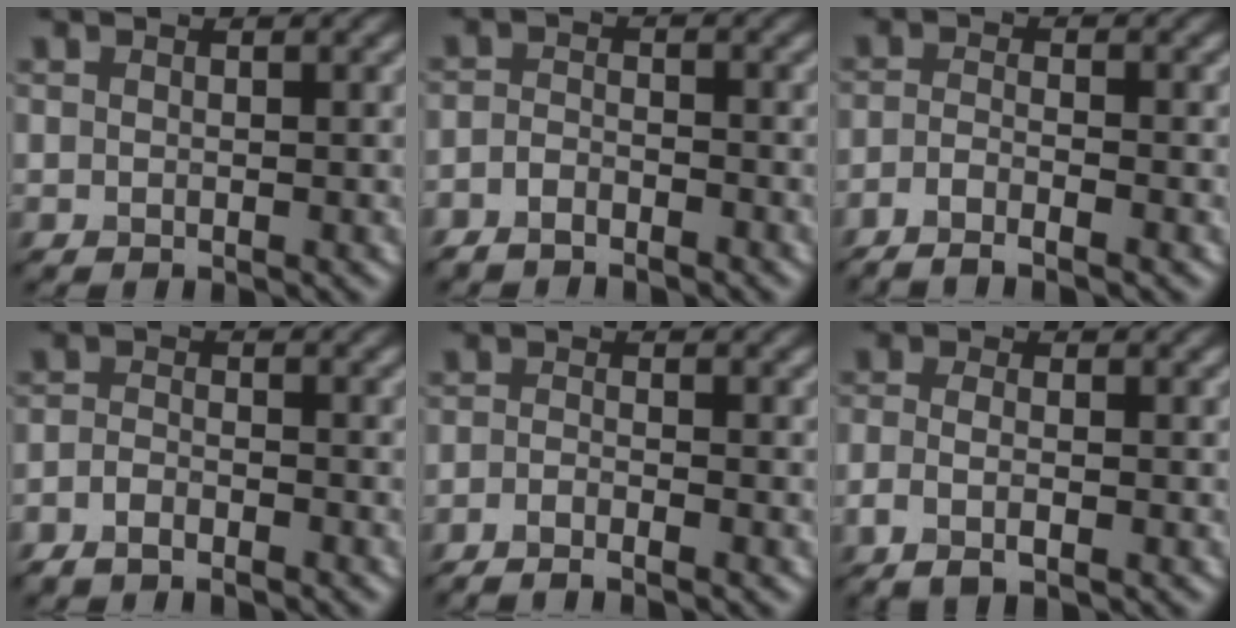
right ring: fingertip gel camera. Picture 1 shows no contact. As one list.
[{"total": 2.1, "force": [-1.7, 0.7, 0.9], "torque": [-0.018, 0.001, -0.038]}, {"total": 3.3, "force": [-2.2, 0.7, 2.3], "torque": [-0.044, -0.003, -0.049]}, {"total": 2.2, "force": [-1.6, 0.8, 1.2], "torque": [-0.025, 0.000, -0.037]}, {"total": 2.6, "force": [-1.7, 0.5, 1.8], "torque": [-0.033, -0.004, -0.041]}, {"total": 2.9, "force": [-1.1, 1.2, 2.4], "torque": [-0.049, -0.010, -0.018]}]